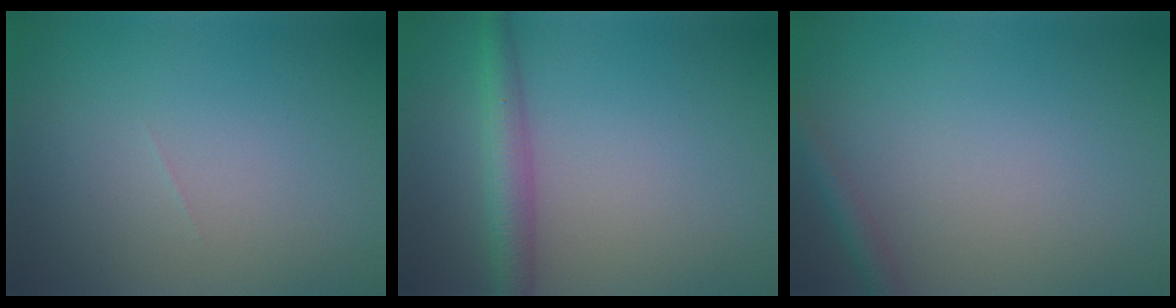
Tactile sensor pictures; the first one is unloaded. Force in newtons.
{"total": 3.2, "press": 3.2, "slide": 0.1}
{"total": 1.5, "press": 1.5, "slide": 0.1}